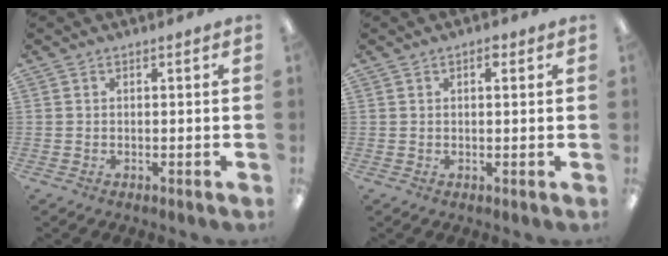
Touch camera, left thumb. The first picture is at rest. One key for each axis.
{"total": 1.8, "fx": 1.0, "fy": 0.8, "fz": 1.4, "tx": -0.013, "ty": -0.003, "tz": 0.012}